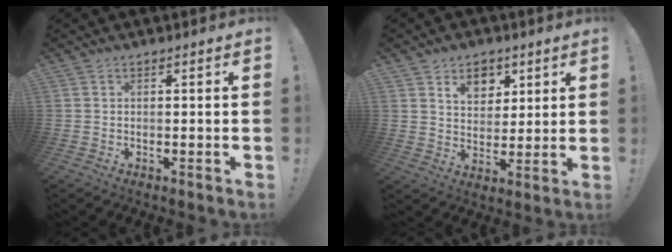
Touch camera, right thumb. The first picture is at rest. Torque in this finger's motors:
{"motor_torque": [1.16, 1.39, 0.37, 0.08, 0.02]}